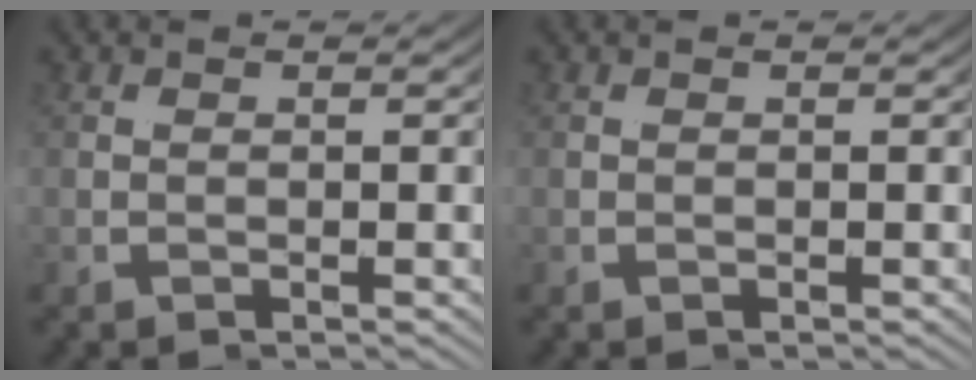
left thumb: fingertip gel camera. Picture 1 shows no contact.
{"total": 0.0}